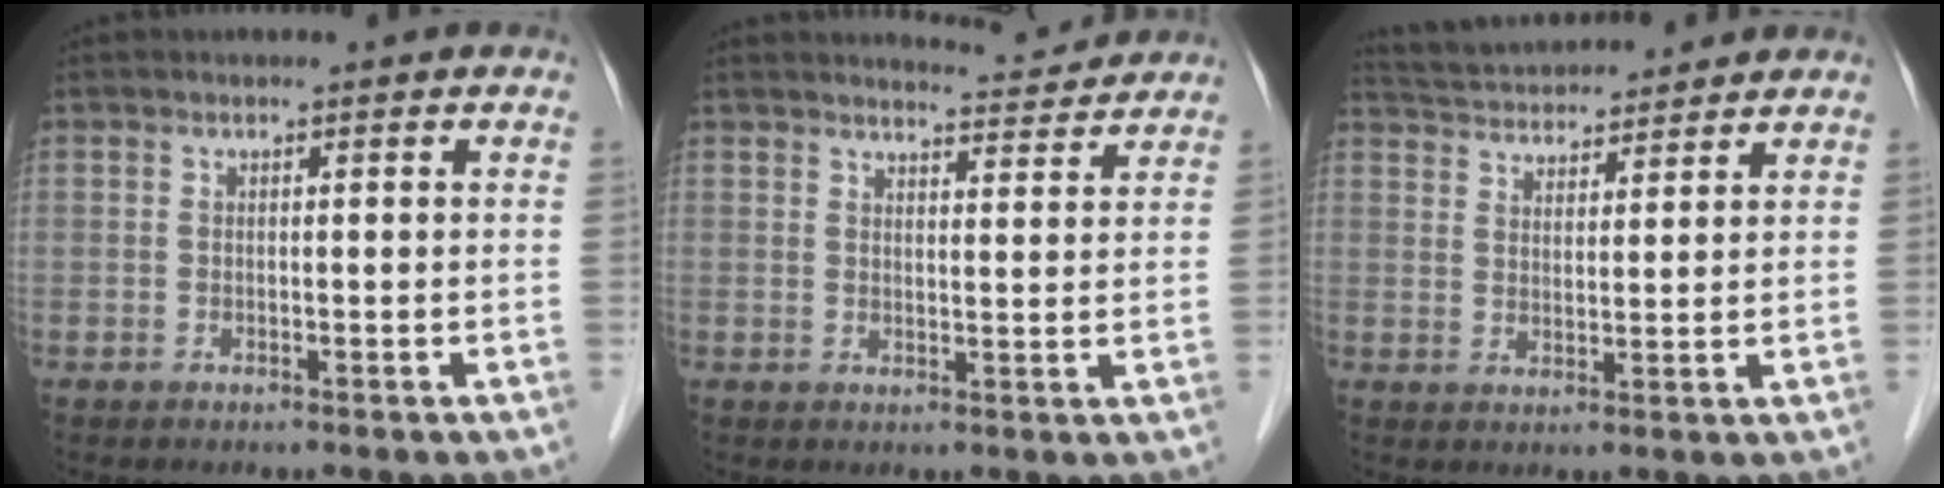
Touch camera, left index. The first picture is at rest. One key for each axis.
{"total": 5.2, "fx": 5.2, "fy": 0.2, "fz": -0.1, "tx": -0.009, "ty": -0.003, "tz": 0.065}
{"total": 11.4, "fx": 10.9, "fy": 1.8, "fz": 2.8, "tx": -0.053, "ty": 0.030, "tz": 0.173}